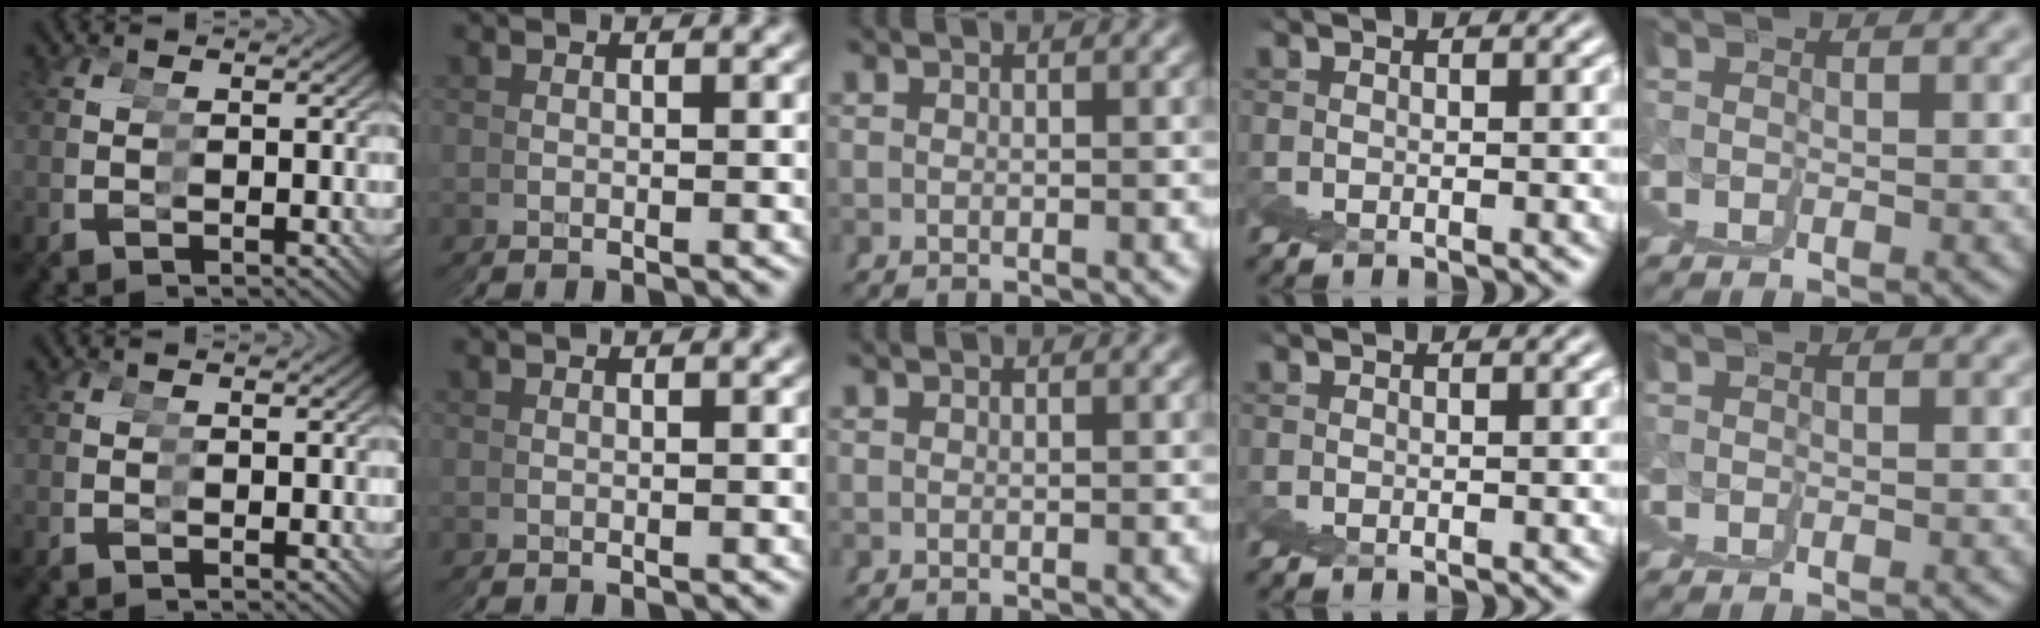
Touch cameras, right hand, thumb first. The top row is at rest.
{}